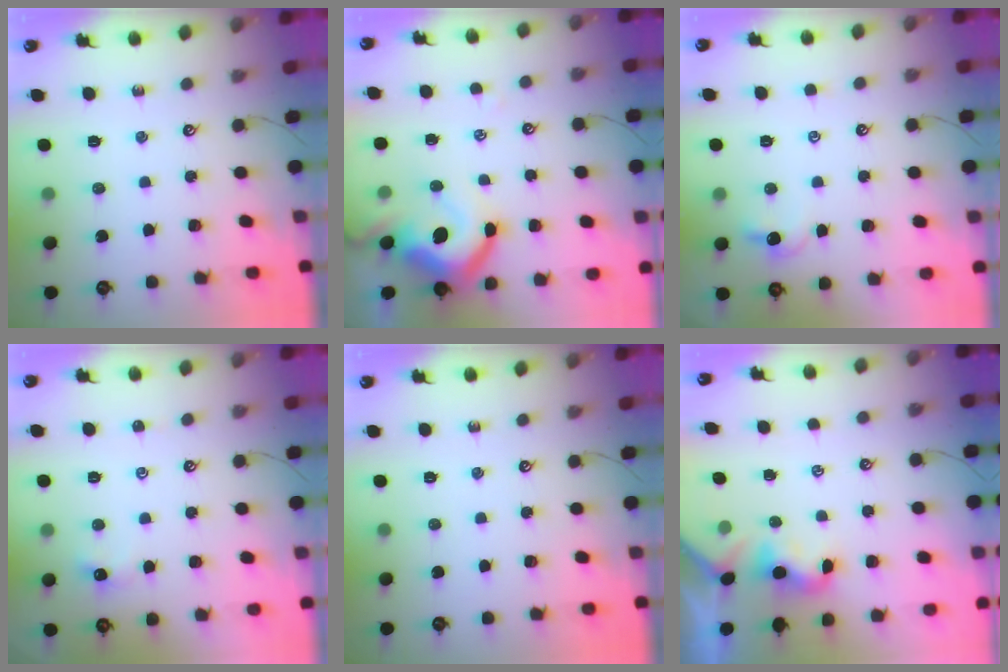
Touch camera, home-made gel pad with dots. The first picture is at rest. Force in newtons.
{"total": 12.6, "press": 12.5, "slide": 1.9}
{"total": 0.8, "press": 0.6, "slide": 0.5}
{"total": 0.6, "press": 0.5, "slide": 0.4}
{"total": 0.0}
{"total": 2.0, "press": 2.0, "slide": 0.5}